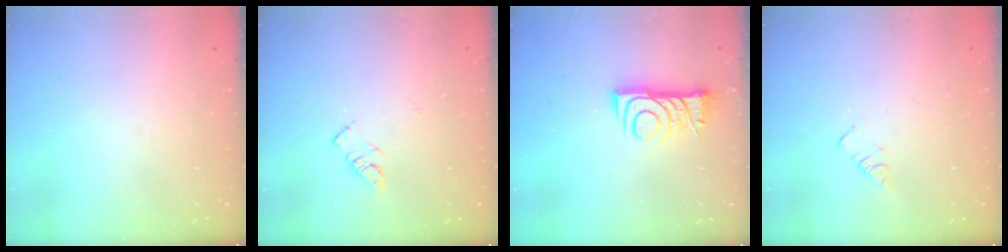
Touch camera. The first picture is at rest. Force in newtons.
{"total": 5.1, "press": 5.1, "slide": 0.5}
{"total": 8.5, "press": 8.4, "slide": 0.8}
{"total": 2.7, "press": 2.7, "slide": 0.4}